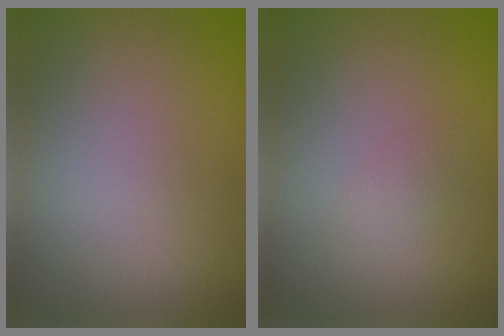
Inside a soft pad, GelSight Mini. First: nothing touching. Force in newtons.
{"total": 1.0, "press": 1.0, "slide": 0.0}